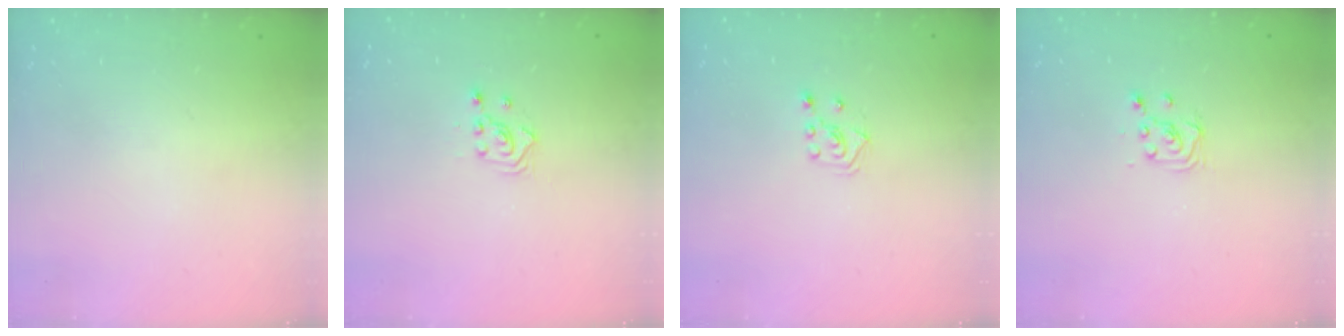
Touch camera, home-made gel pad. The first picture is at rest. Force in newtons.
{"total": 2.3, "press": 2.3, "slide": 0.3}
{"total": 3.8, "press": 3.8, "slide": 0.3}
{"total": 3.8, "press": 3.8, "slide": 0.3}